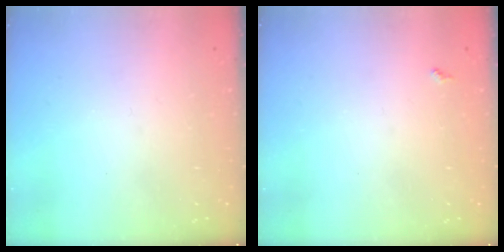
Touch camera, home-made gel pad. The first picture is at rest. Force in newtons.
{"total": 3.7, "press": 3.7, "slide": 0.5}